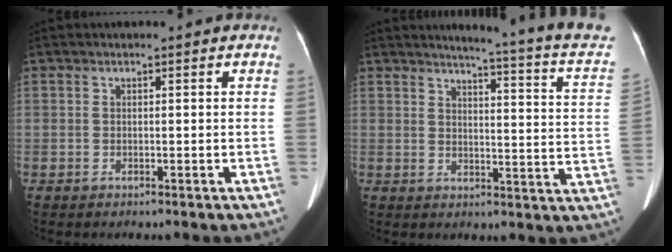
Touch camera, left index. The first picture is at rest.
{"total": 17.1, "force": [15.5, -1.0, 7.2], "torque": [-0.095, -0.090, 0.158]}